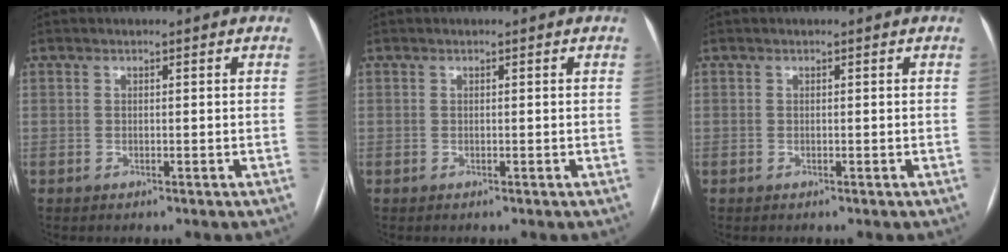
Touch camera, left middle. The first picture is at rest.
{"total": 0.0}
{"total": 0.0}